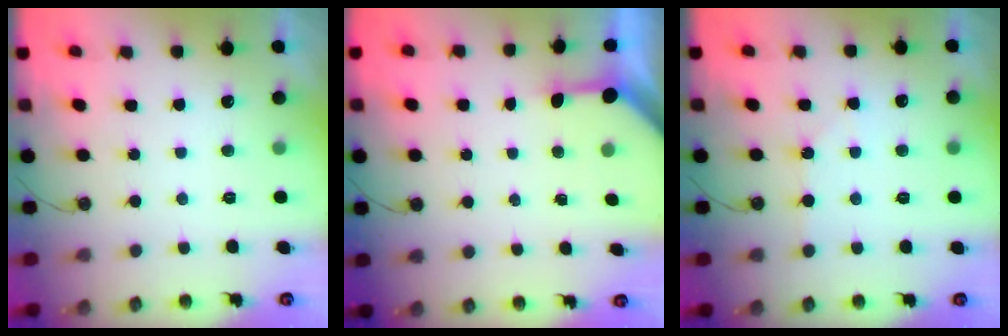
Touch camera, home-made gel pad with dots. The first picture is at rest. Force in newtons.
{"total": 3.3, "press": 3.3, "slide": 0.4}
{"total": 3.3, "press": 3.2, "slide": 0.5}